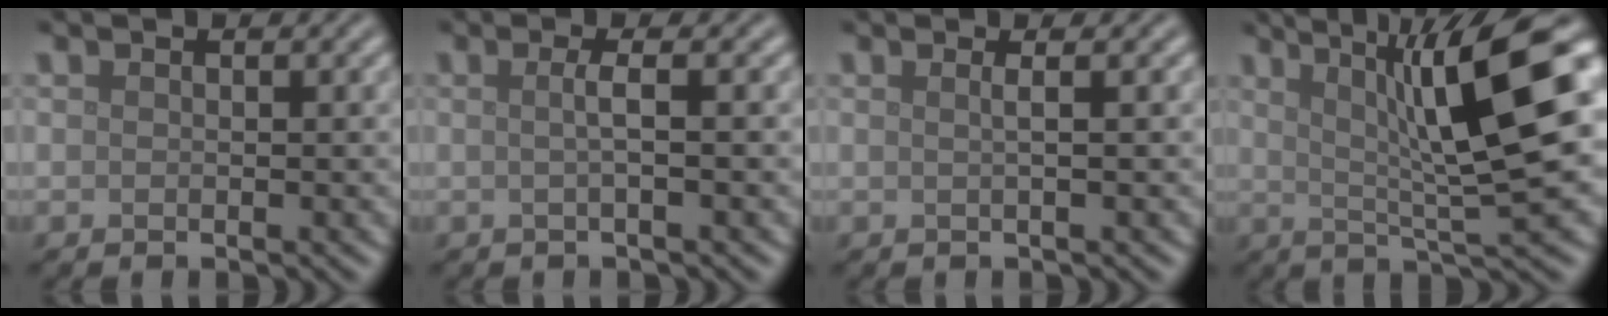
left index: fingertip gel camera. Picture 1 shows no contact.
{"total": 1.8, "force": [0.0, 0.5, 1.7], "torque": [-0.028, 0.002, -0.006]}
{"total": 1.6, "force": [0.4, 0.6, 1.4], "torque": [-0.014, 0.000, -0.013]}
{"total": 11.9, "force": [2.9, 2.7, 11.3], "torque": [-0.151, 0.020, 0.040]}